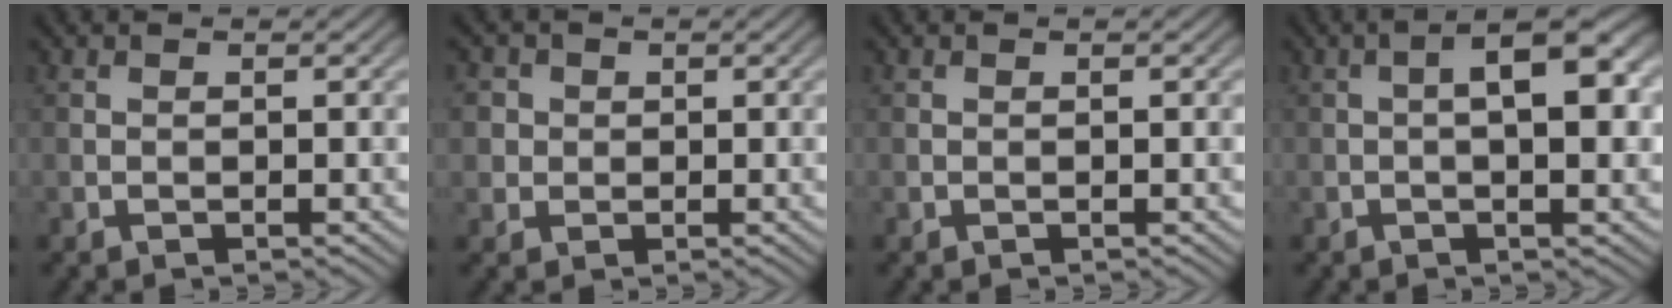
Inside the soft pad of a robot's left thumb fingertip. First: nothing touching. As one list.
[{"total": 3.5, "force": [0.9, 3.2, 1.0], "torque": [-0.029, 0.001, 0.006]}, {"total": 0.0}, {"total": 6.5, "force": [0.4, 1.8, 6.2], "torque": [-0.092, 0.013, 0.001]}]